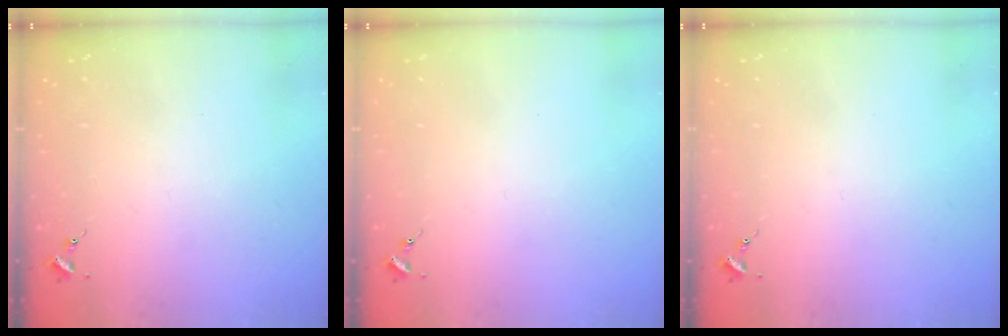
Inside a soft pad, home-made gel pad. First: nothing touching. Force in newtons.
{"total": 0.0}
{"total": 0.0}